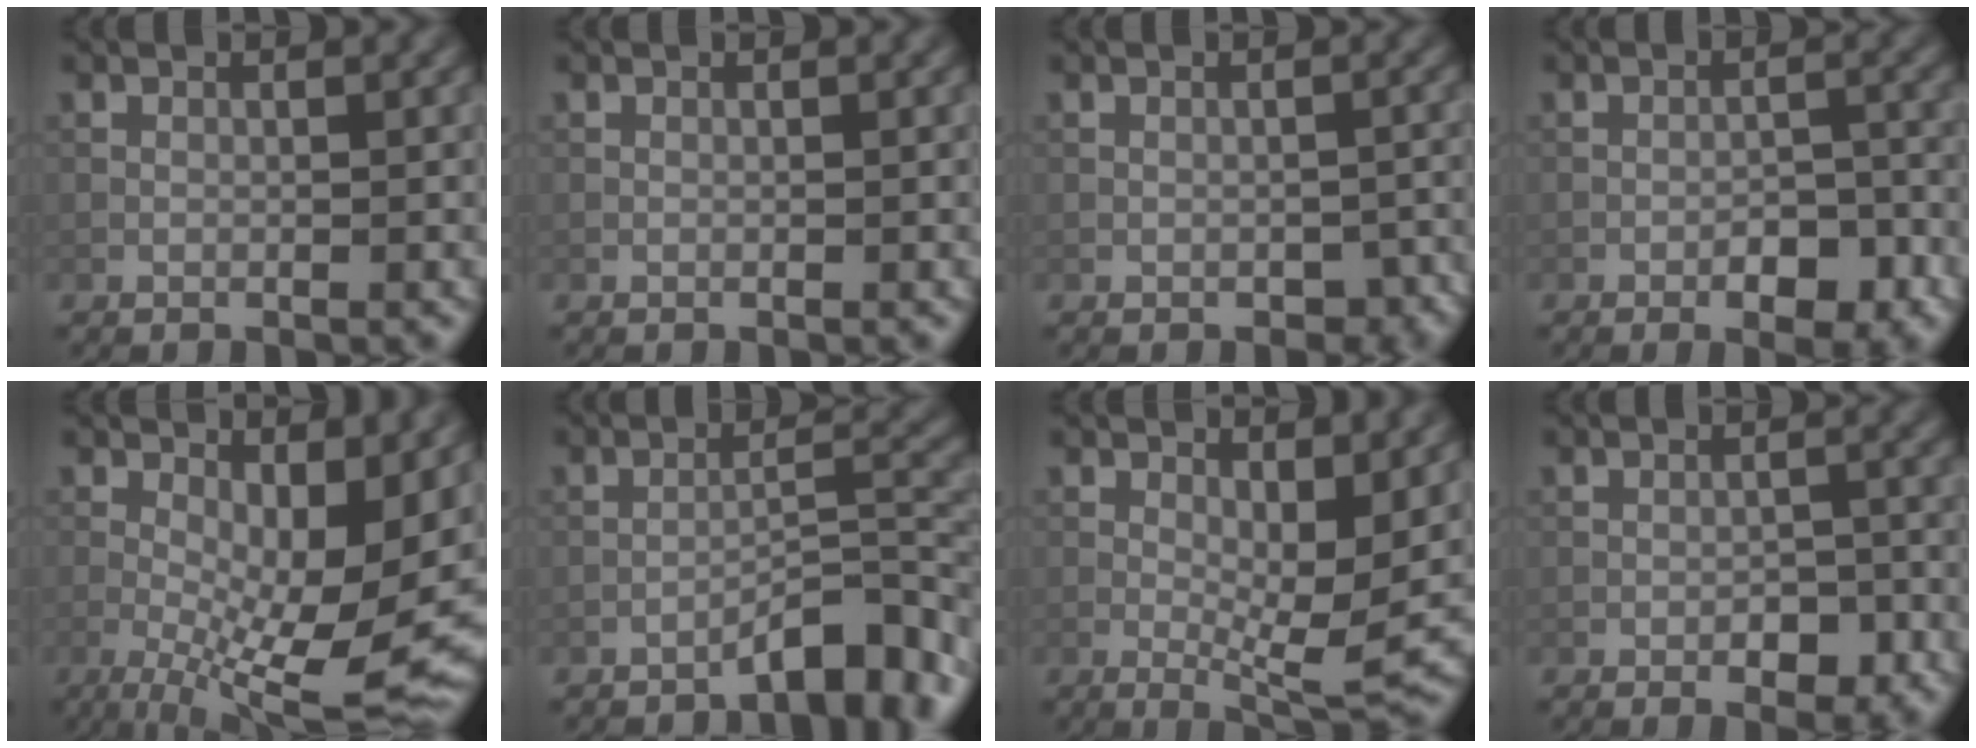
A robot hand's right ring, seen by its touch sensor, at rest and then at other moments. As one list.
[{"total": 0.0}, {"total": 2.0, "force": [-1.0, 1.3, 1.1], "torque": [-0.013, -0.006, -0.008]}, {"total": 3.7, "force": [-2.0, 1.4, 2.8], "torque": [-0.037, 0.004, -0.030]}, {"total": 13.0, "force": [-1.2, 4.7, 12.1], "torque": [-0.181, -0.006, -0.012]}, {"total": 4.6, "force": [-3.7, 0.7, 2.7], "torque": [-0.036, 0.019, -0.059]}, {"total": 5.8, "force": [0.7, 2.0, 5.4], "torque": [-0.083, -0.010, 0.013]}, {"total": 2.7, "force": [-1.3, 1.2, 2.0], "torque": [-0.025, 0.004, -0.019]}]